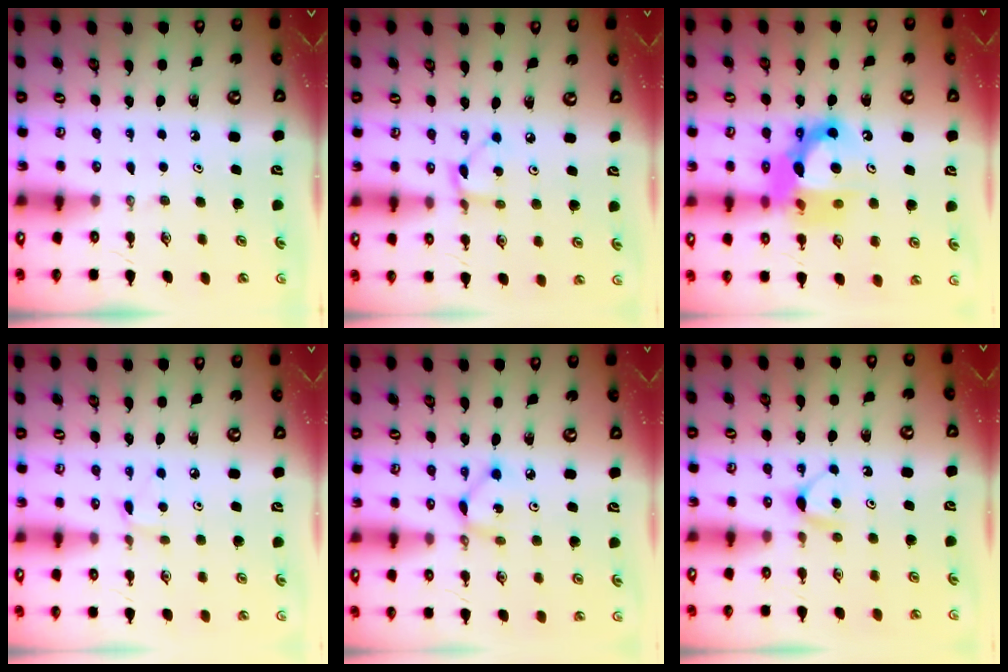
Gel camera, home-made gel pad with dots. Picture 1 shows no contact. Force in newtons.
{"total": 2.6, "press": 2.6, "slide": 0.1}
{"total": 14.3, "press": 14.3, "slide": 1.1}
{"total": 3.6, "press": 3.5, "slide": 0.4}
{"total": 3.7, "press": 3.7, "slide": 0.2}
{"total": 4.5, "press": 4.5, "slide": 0.5}